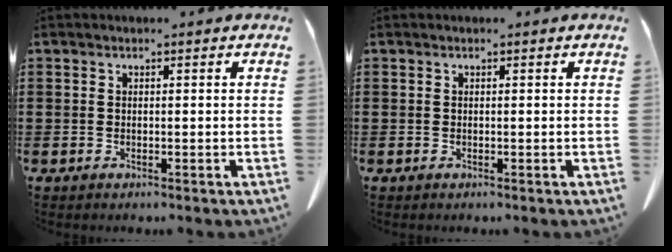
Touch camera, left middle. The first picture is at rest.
{"total": 0.0}